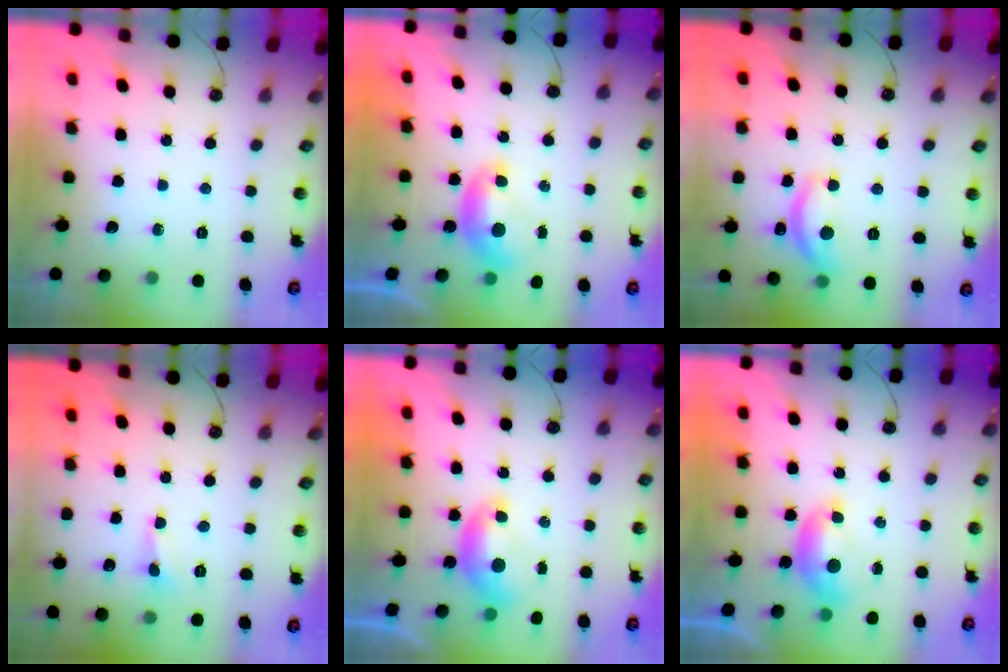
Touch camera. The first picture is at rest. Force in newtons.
{"total": 0.0}
{"total": 8.9, "press": 8.9, "slide": 0.8}
{"total": 0.0}
{"total": 0.0}
{"total": 0.7, "press": 0.6, "slide": 0.3}